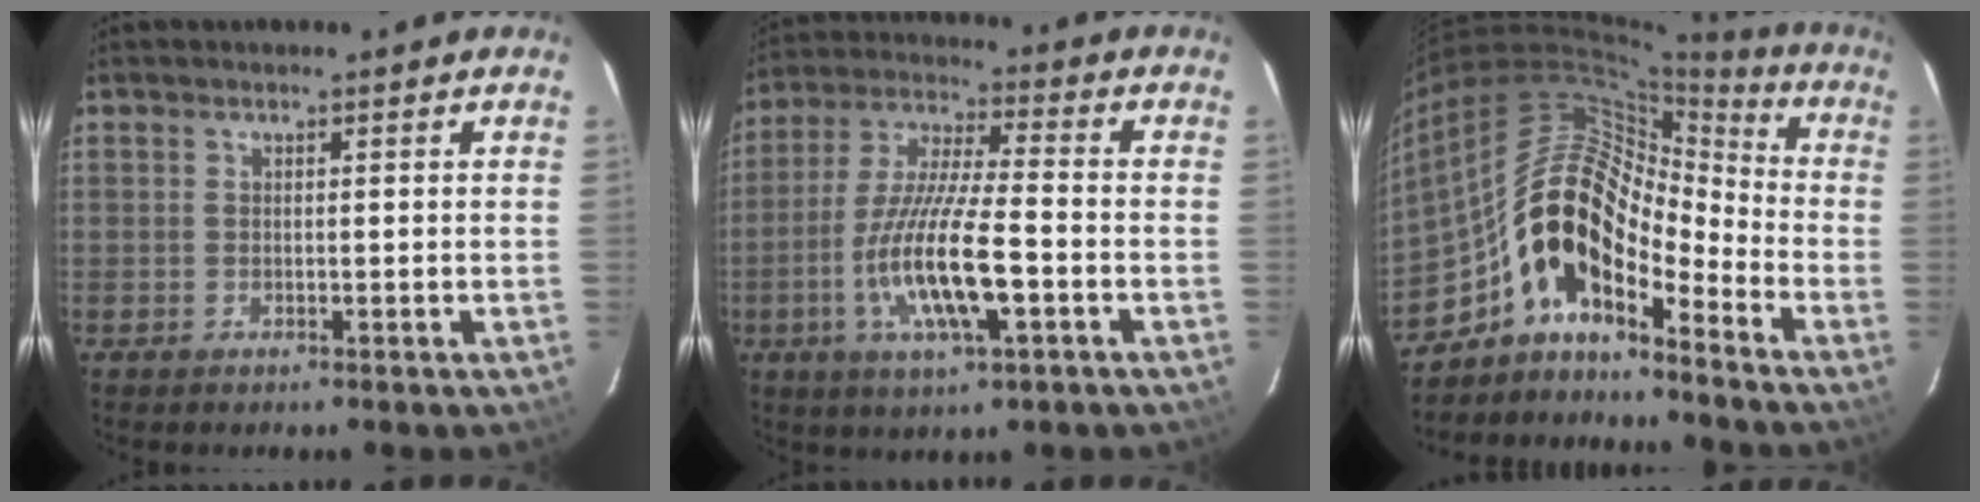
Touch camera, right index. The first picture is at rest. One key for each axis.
{"total": 15.0, "fx": -4.7, "fy": 2.8, "fz": 14.0, "tx": -0.284, "ty": -0.012, "tz": -0.087}
{"total": 14.7, "fx": -8.2, "fy": 6.3, "fz": 10.4, "tx": -0.176, "ty": 0.016, "tz": -0.169}